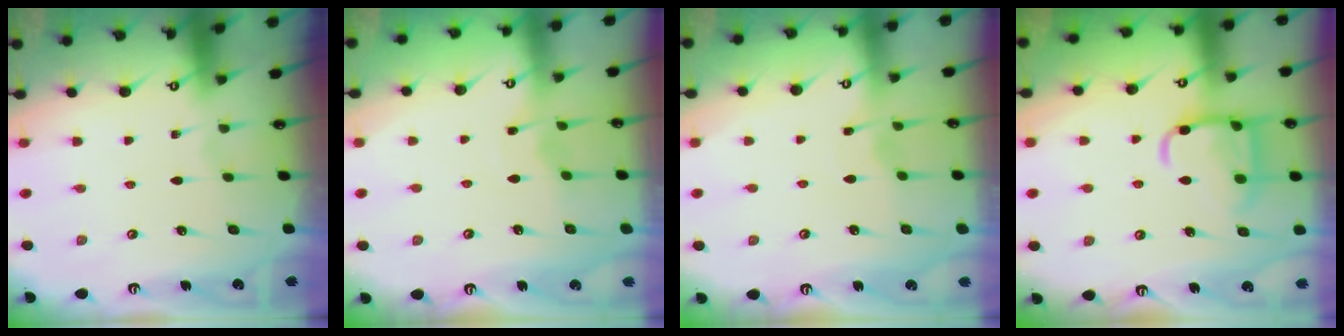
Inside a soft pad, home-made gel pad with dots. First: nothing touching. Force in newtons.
{"total": 2.6, "press": 2.6, "slide": 0.2}
{"total": 3.6, "press": 3.5, "slide": 0.4}
{"total": 14.1, "press": 14.1, "slide": 1.5}